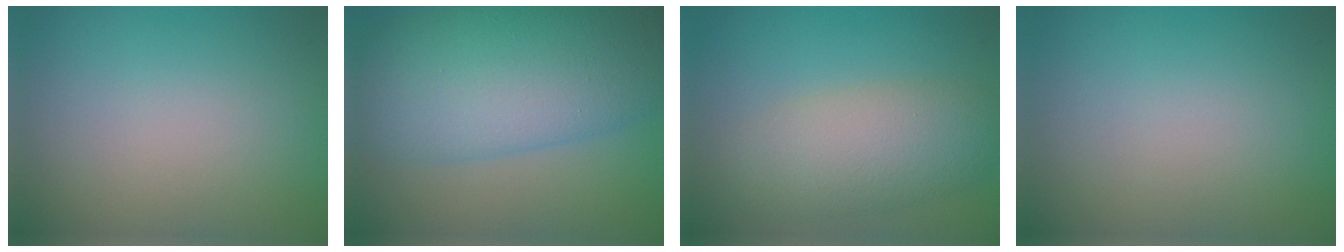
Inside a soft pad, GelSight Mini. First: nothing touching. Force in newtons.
{"total": 11.4, "press": 11.4, "slide": 0.1}
{"total": 5.3, "press": 5.3, "slide": 0.4}
{"total": 0.0}